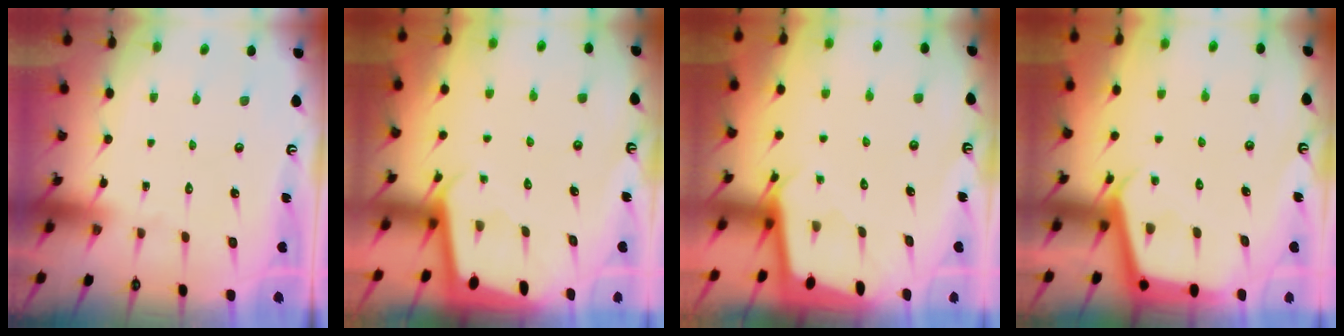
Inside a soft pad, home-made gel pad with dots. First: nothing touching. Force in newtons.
{"total": 1.7, "press": 1.7, "slide": 0.1}
{"total": 2.0, "press": 2.0, "slide": 0.1}
{"total": 4.0, "press": 4.0, "slide": 0.2}